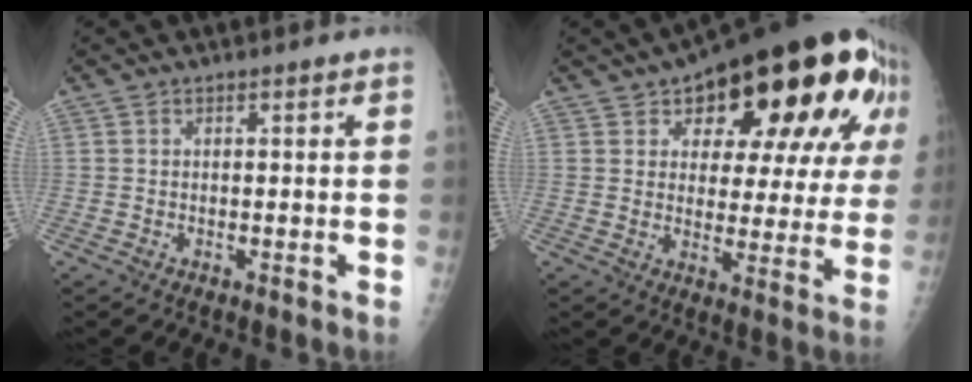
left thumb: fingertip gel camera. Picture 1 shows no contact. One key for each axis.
{"total": 25.4, "fx": 12.3, "fy": 11.6, "fz": 18.9, "tx": -0.225, "ty": 0.001, "tz": 0.171}